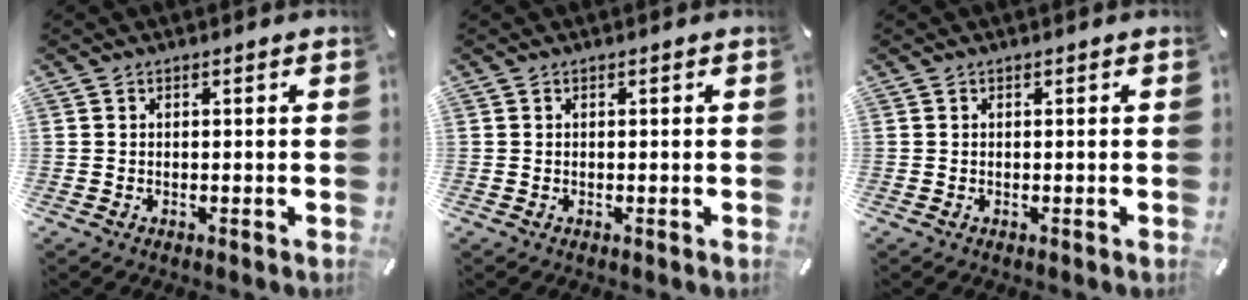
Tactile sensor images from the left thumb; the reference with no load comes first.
{"total": 0.0}
{"total": 0.0}